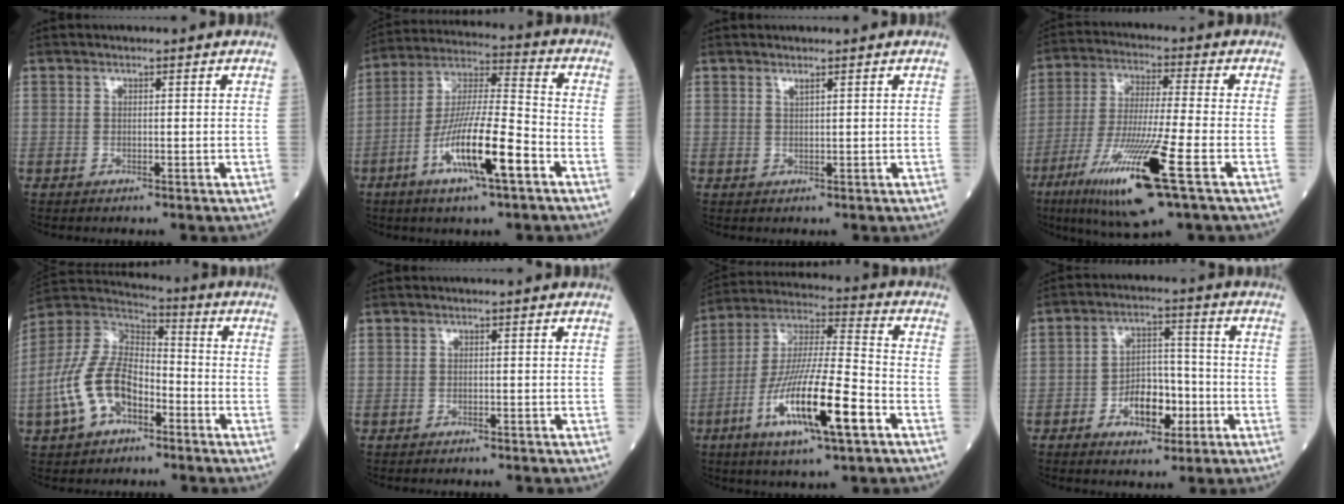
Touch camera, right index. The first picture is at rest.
{"total": 14.2, "force": [-6.1, 1.5, 12.7], "torque": [-0.239, -0.008, -0.111]}
{"total": 0.8, "force": [0.7, -0.1, 0.4], "torque": [-0.010, -0.006, 0.014]}
{"total": 16.1, "force": [-7.3, 0.4, 14.4], "torque": [-0.294, -0.039, -0.131]}
{"total": 13.3, "force": [-5.3, 7.3, 9.8], "torque": [-0.227, 0.020, -0.100]}
{"total": 2.0, "force": [-1.9, 0.3, 0.6], "torque": [-0.012, -0.002, -0.023]}
{"total": 17.0, "force": [-7.0, 1.9, 15.4], "torque": [-0.297, -0.015, -0.124]}
{"total": 7.8, "force": [-3.0, 4.2, 5.8], "torque": [-0.095, 0.016, -0.048]}